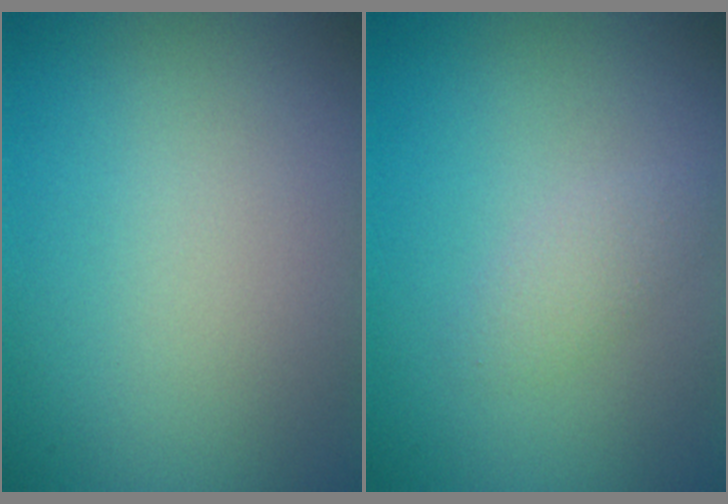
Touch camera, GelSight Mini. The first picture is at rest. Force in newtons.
{"total": 1.5, "press": 1.5, "slide": 0.0}